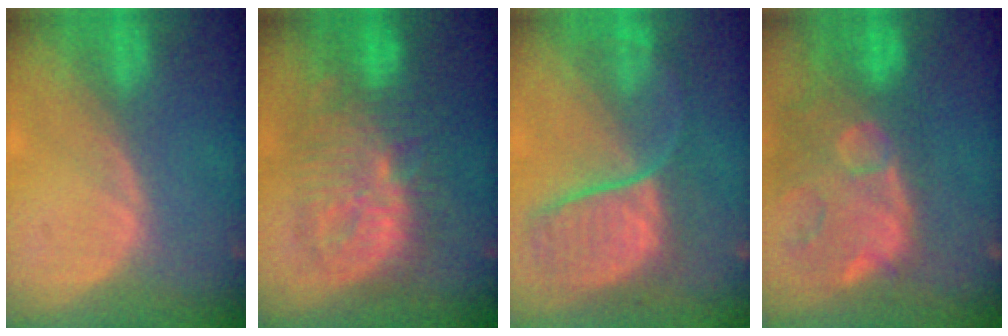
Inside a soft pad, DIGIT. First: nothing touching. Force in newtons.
{"total": 10.6, "press": 10.6, "slide": 0.3}
{"total": 9.1, "press": 8.7, "slide": 2.9}
{"total": 14.6, "press": 11.8, "slide": 8.6}